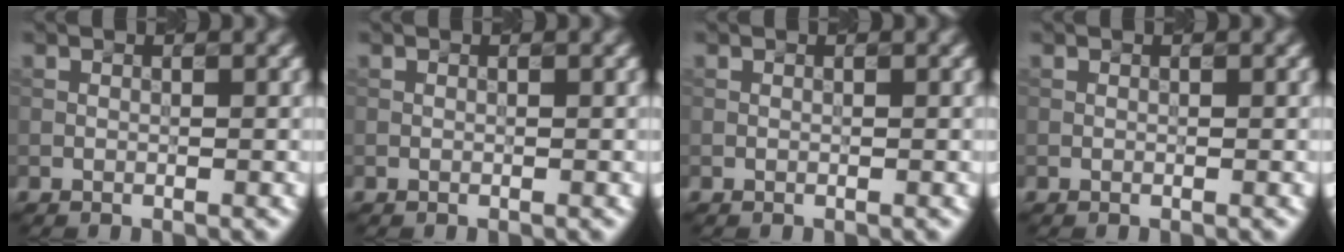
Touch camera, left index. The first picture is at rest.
{"total": 0.0}
{"total": 0.0}
{"total": 0.0}